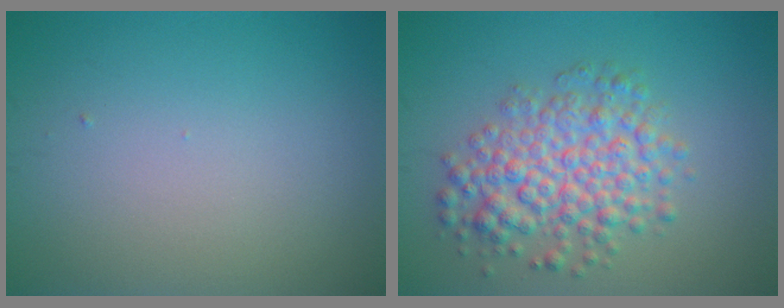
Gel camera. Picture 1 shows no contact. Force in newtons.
{"total": 5.7, "press": 5.7, "slide": 0.1}